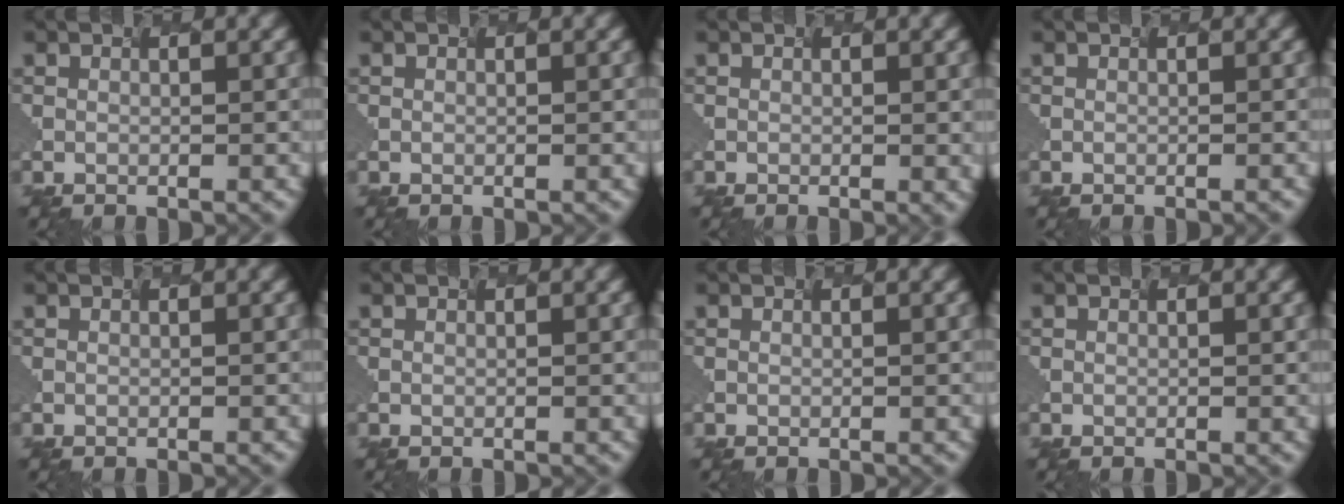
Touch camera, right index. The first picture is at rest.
{"total": 0.0}
{"total": 0.6, "force": [-0.2, 0.0, 0.6], "torque": [-0.006, -0.003, 0.001]}
{"total": 0.5, "force": [-0.2, 0.2, 0.4], "torque": [0.004, 0.006, -0.002]}
{"total": 0.0}
{"total": 0.0}
{"total": 0.0}
{"total": 0.0}